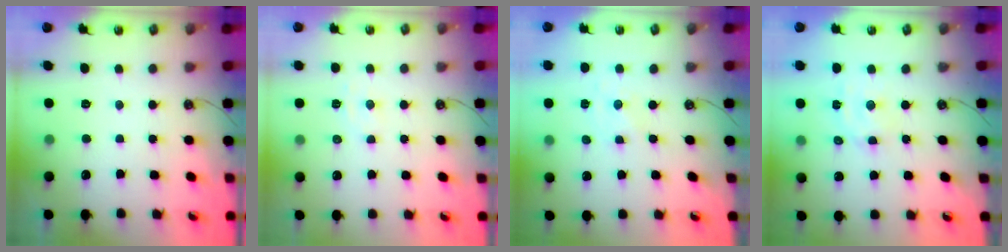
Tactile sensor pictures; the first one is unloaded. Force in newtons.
{"total": 4.8, "press": 4.8, "slide": 0.6}
{"total": 0.0}
{"total": 4.7, "press": 4.7, "slide": 0.4}